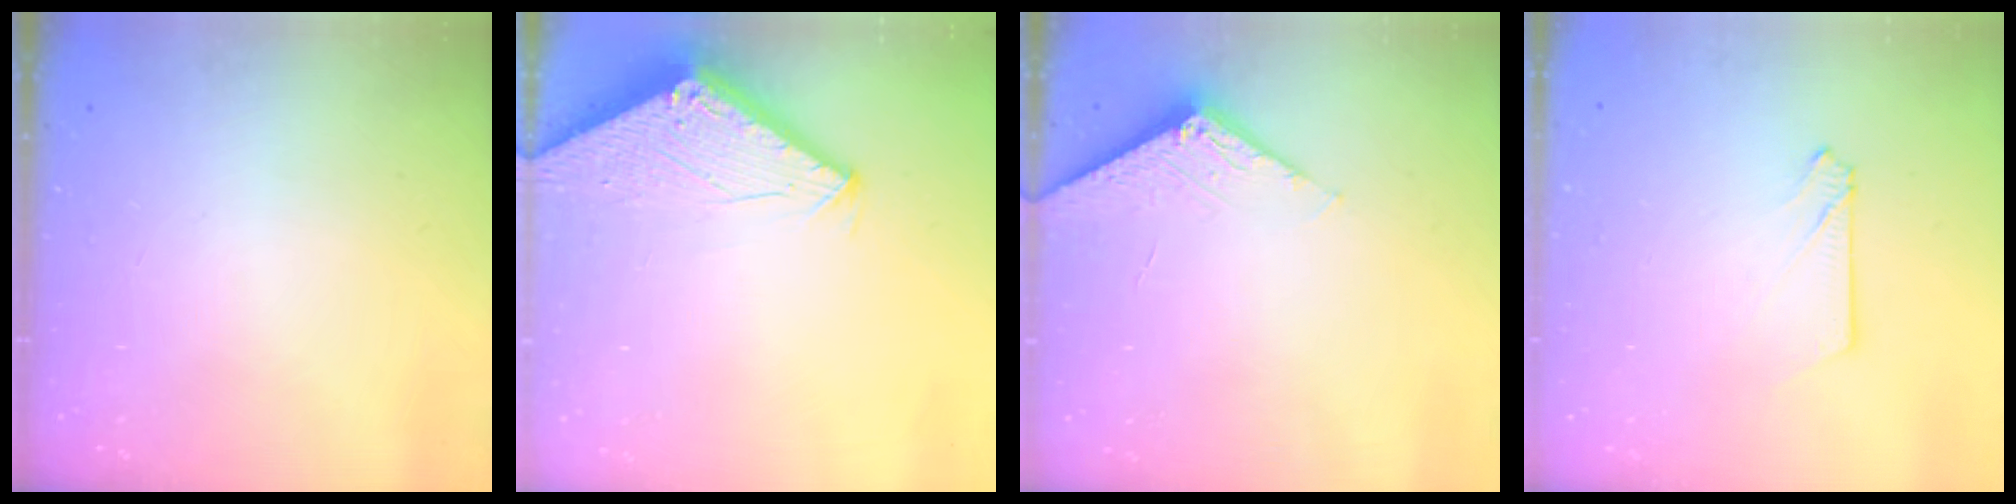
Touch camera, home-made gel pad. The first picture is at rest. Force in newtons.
{"total": 2.8, "press": 2.8, "slide": 0.2}
{"total": 3.6, "press": 3.6, "slide": 0.3}
{"total": 2.6, "press": 2.6, "slide": 0.3}